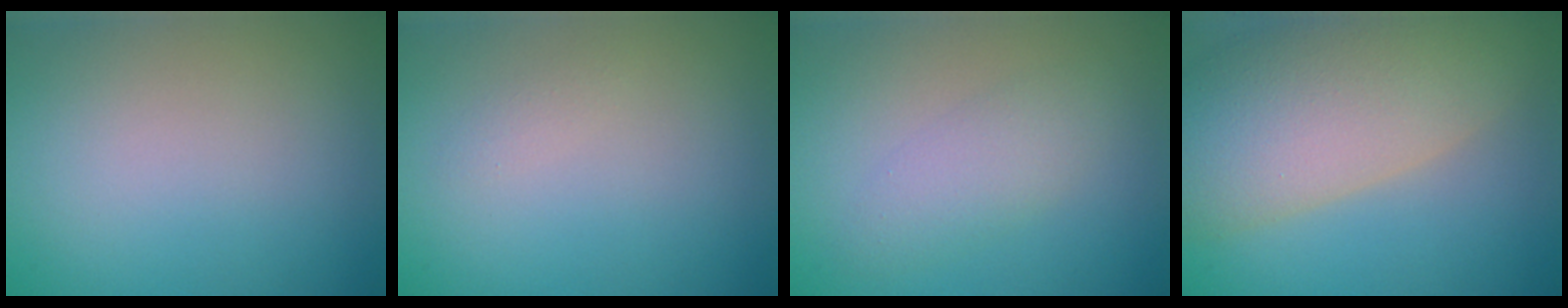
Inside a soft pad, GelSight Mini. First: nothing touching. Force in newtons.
{"total": 0.7, "press": 0.7, "slide": 0.1}
{"total": 2.7, "press": 2.7, "slide": 0.0}
{"total": 11.3, "press": 11.3, "slide": 1.2}